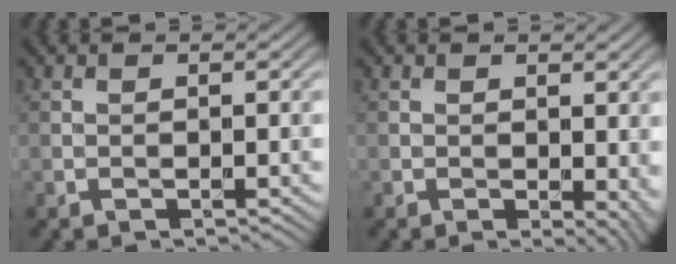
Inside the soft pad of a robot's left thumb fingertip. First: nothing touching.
{"total": 3.2, "force": [-0.1, 1.7, 2.7], "torque": [-0.026, -0.008, 0.000]}